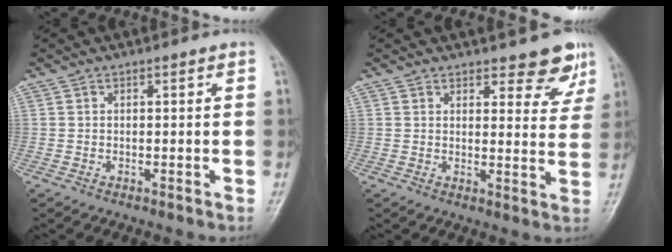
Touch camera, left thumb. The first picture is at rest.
{"total": 6.8, "force": [5.2, 2.7, 3.4], "torque": [-0.007, -0.035, 0.058]}